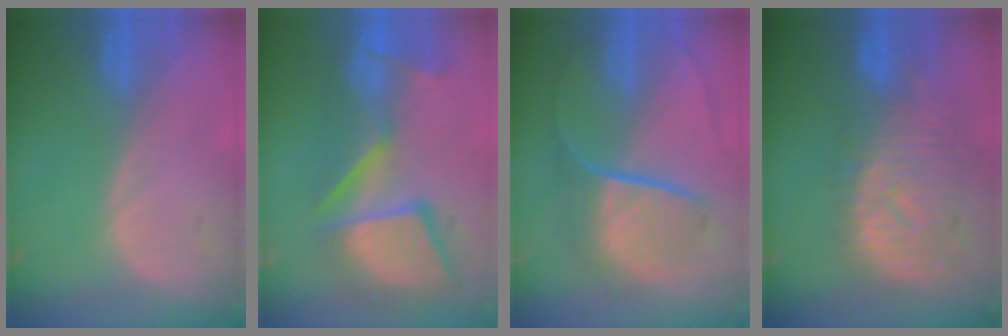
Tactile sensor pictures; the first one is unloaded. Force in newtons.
{"total": 13.6, "press": 11.2, "slide": 7.8}
{"total": 9.1, "press": 7.7, "slide": 5.0}
{"total": 10.8, "press": 9.7, "slide": 4.8}